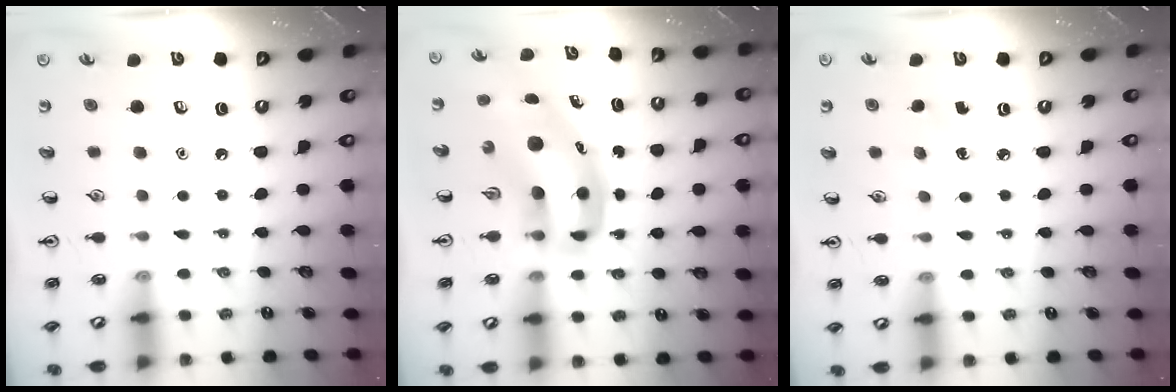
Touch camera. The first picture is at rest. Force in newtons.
{"total": 11.9, "press": 11.4, "slide": 3.2}
{"total": 1.9, "press": 1.7, "slide": 0.7}